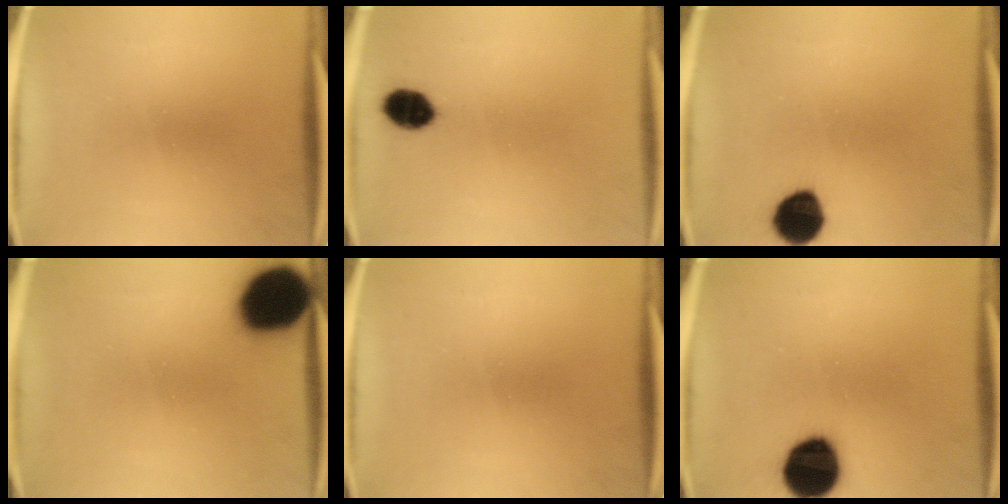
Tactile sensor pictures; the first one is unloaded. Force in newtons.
{"total": 6.3}
{"total": 9.7}
{"total": 19.0}
{"total": 0.0}
{"total": 15.3}